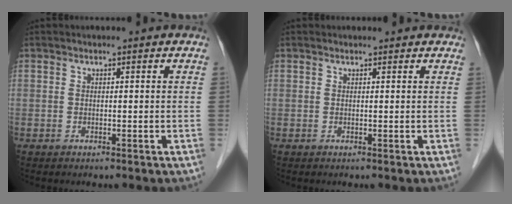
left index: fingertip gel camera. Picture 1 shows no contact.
{"total": 2.2, "force": [2.0, 0.7, 0.7], "torque": [-0.011, 0.012, 0.016]}